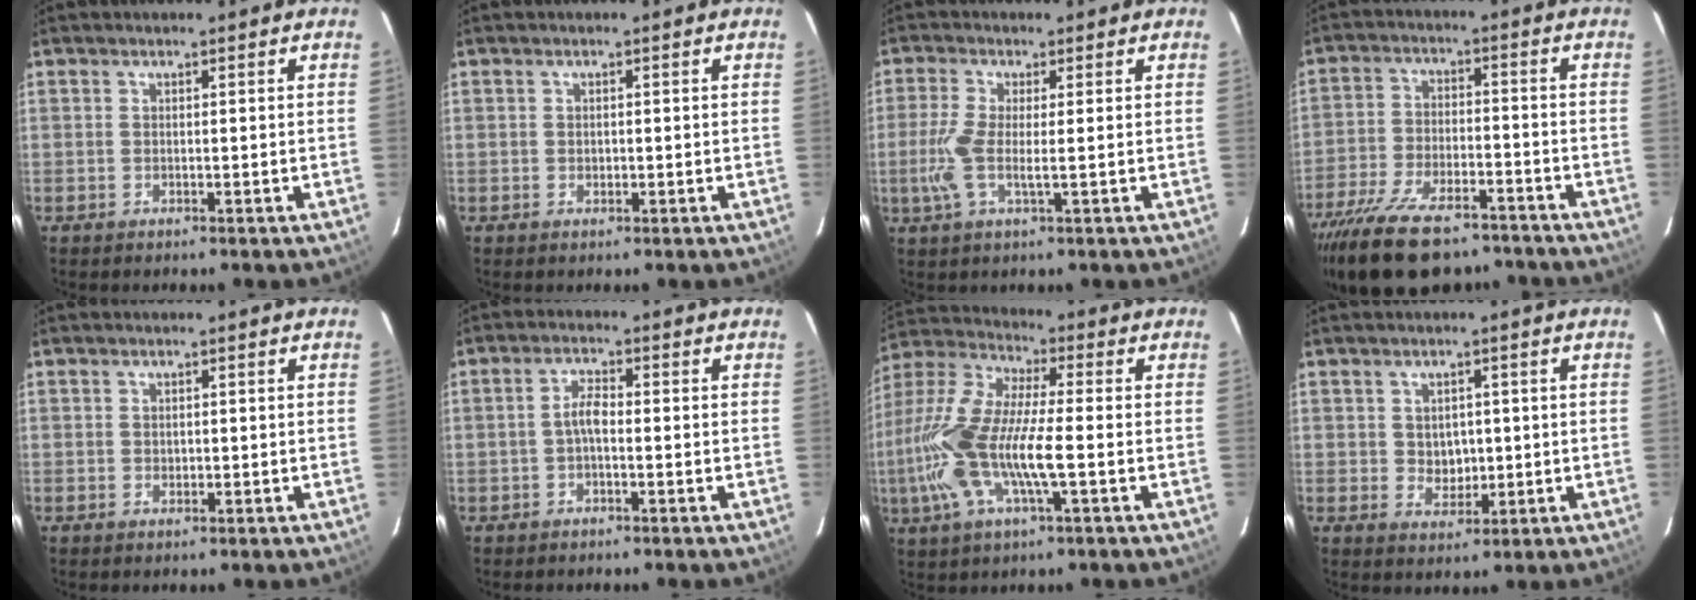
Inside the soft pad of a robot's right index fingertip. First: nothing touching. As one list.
[{"total": 0.8, "force": [-0.1, 0.8, 0.2], "torque": [-0.002, 0.001, 0.000]}, {"total": 6.1, "force": [-0.6, 1.2, 6.0], "torque": [-0.140, -0.002, -0.015]}, {"total": 19.6, "force": [-15.1, 7.7, 9.8], "torque": [-0.208, -0.029, -0.243]}, {"total": 0.9, "force": [0.0, 0.9, 0.2], "torque": [-0.001, 0.001, 0.002]}, {"total": 2.7, "force": [-0.8, 0.9, 2.4], "torque": [-0.052, 0.010, -0.016]}, {"total": 18.4, "force": [-3.4, 4.9, 17.4], "torque": [-0.365, -0.004, -0.073]}, {"total": 4.0, "force": [0.2, 3.6, 1.9], "torque": [-0.029, 0.001, 0.011]}]